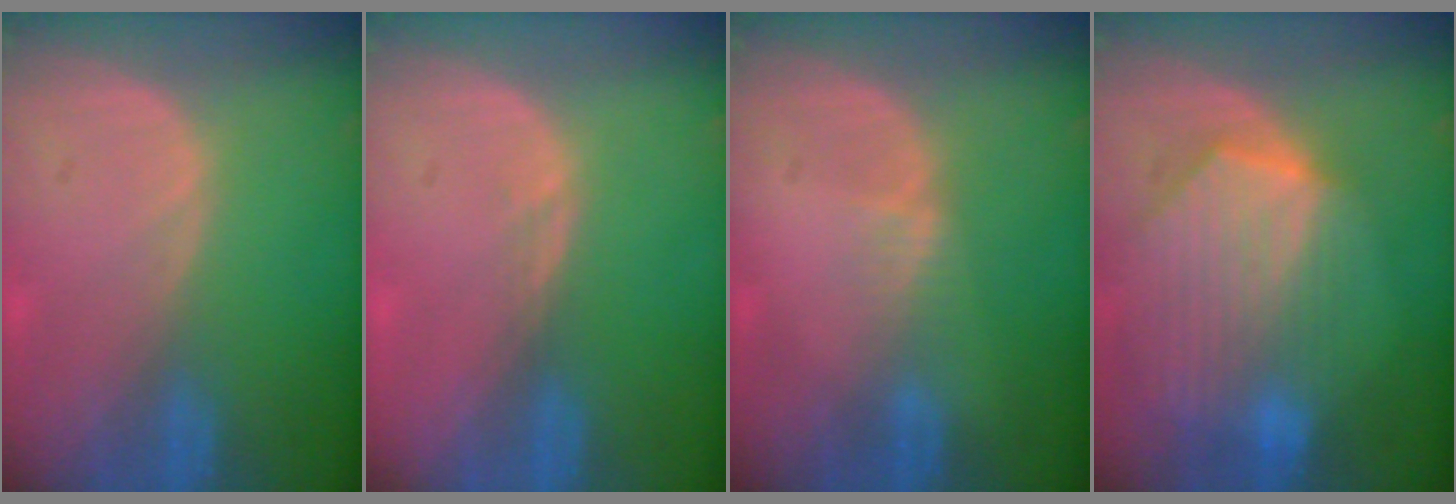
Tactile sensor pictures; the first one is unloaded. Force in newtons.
{"total": 0.8, "press": 0.6, "slide": 0.6}
{"total": 1.3, "press": 1.3, "slide": 0.2}
{"total": 10.2, "press": 9.0, "slide": 4.8}